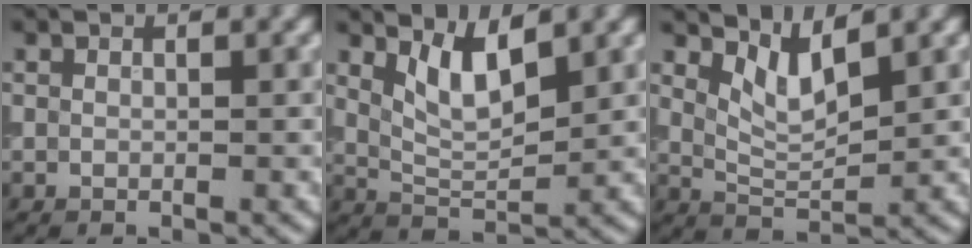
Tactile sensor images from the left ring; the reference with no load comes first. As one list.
[{"total": 3.9, "force": [2.1, 1.3, 3.1], "torque": [-0.065, -0.006, 0.044]}, {"total": 3.2, "force": [2.0, 1.0, 2.3], "torque": [-0.049, -0.009, 0.045]}]